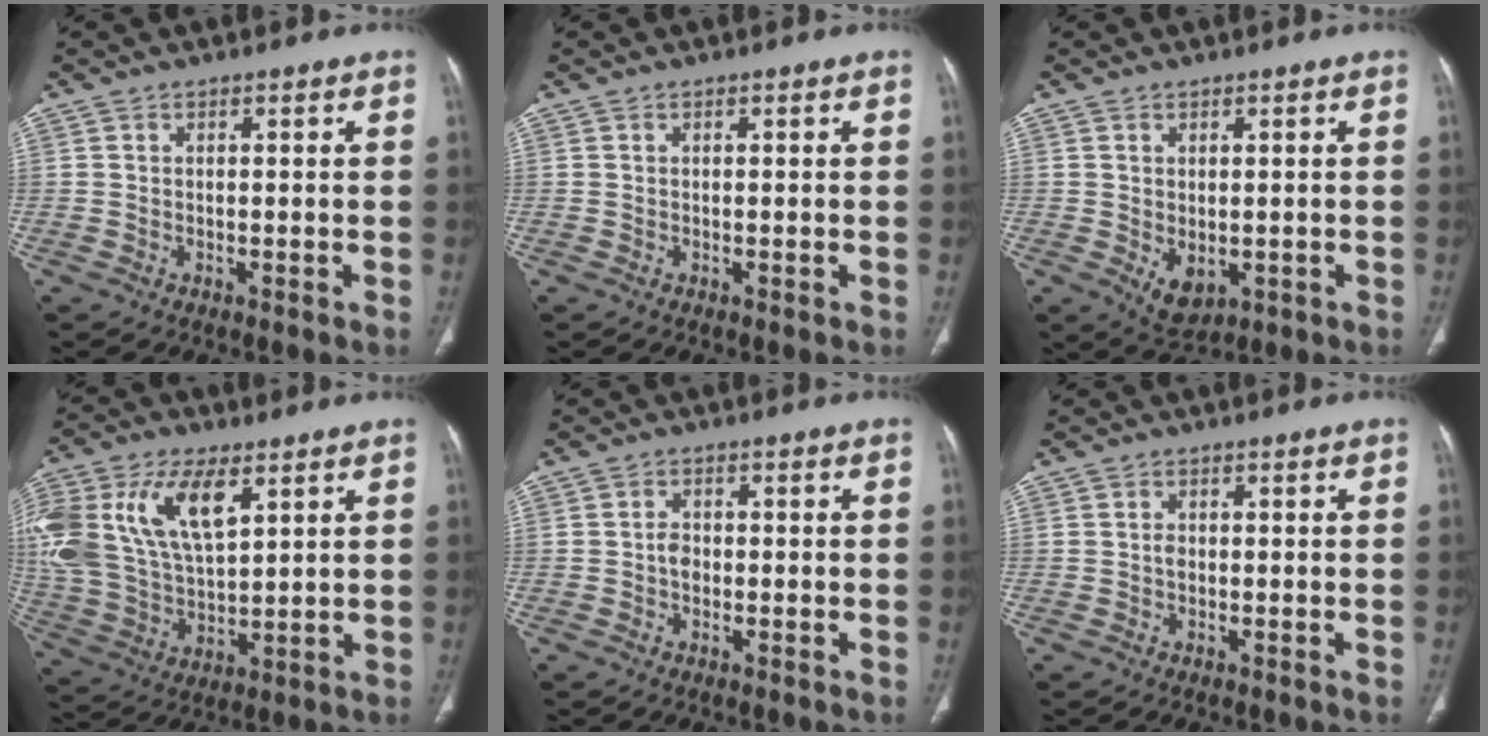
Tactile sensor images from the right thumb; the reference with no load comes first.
{"total": 0.0}
{"total": 4.7, "force": [-0.8, 3.1, 3.5], "torque": [-0.048, -0.008, 0.005]}
{"total": 23.6, "force": [9.1, 13.0, 17.5], "torque": [-0.391, 0.001, 0.174]}
{"total": 2.4, "force": [-0.3, 1.8, 1.5], "torque": [-0.020, 0.008, -0.009]}
{"total": 1.2, "force": [-0.1, 0.8, 0.8], "torque": [-0.014, 0.001, -0.002]}